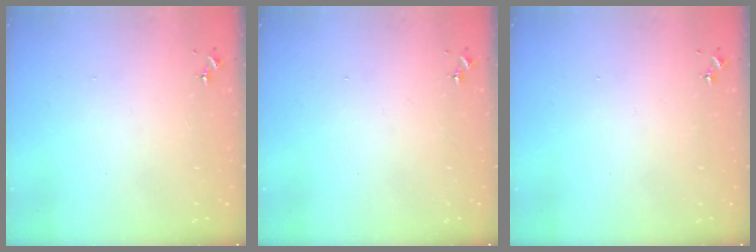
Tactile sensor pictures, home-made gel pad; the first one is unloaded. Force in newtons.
{"total": 0.0}
{"total": 0.0}